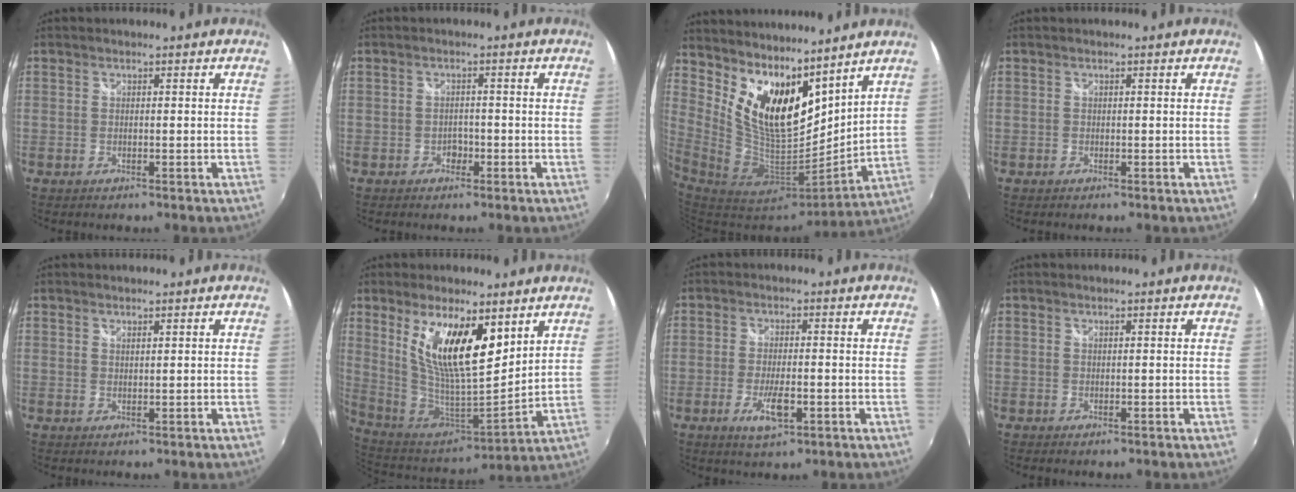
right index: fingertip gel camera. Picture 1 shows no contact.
{"total": 1.9, "force": [-1.0, 1.5, 0.5], "torque": [-0.009, 0.001, -0.015]}
{"total": 13.2, "force": [9.2, 5.2, 7.9], "torque": [-0.138, -0.016, 0.177]}
{"total": 0.0}
{"total": 0.9, "force": [0.8, 0.2, 0.3], "torque": [-0.003, 0.000, 0.014]}
{"total": 18.0, "force": [7.9, 6.2, 15.0], "torque": [-0.281, -0.008, 0.158]}
{"total": 5.9, "force": [-2.4, 1.8, 5.1], "torque": [-0.106, -0.011, -0.042]}
{"total": 0.0}